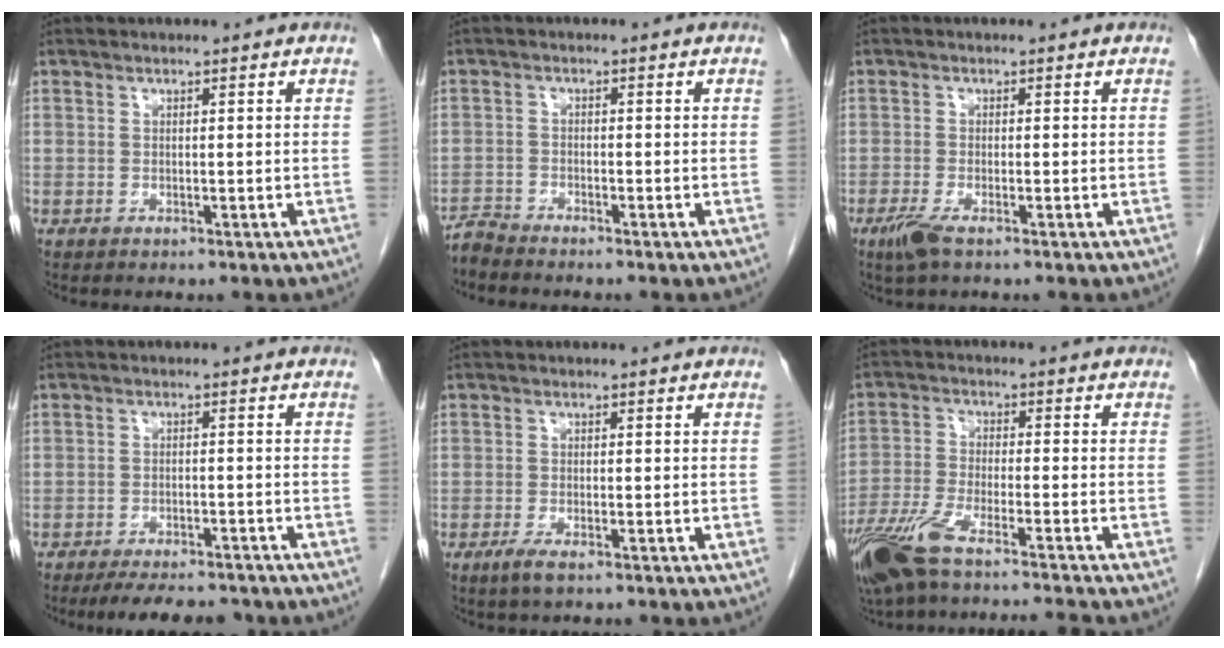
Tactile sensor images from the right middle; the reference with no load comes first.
{"total": 2.2, "force": [-2.1, -0.3, -0.1], "torque": [0.009, -0.010, -0.044]}
{"total": 3.0, "force": [-1.8, 0.5, 2.3], "torque": [-0.053, -0.008, -0.037]}
{"total": 8.7, "force": [-7.6, 2.2, 3.5], "torque": [-0.045, -0.007, -0.106]}
{"total": 2.3, "force": [-1.3, 0.5, 1.8], "torque": [-0.041, -0.005, -0.025]}
{"total": 13.1, "force": [-10.5, 0.3, 7.9], "torque": [-0.153, -0.028, -0.184]}